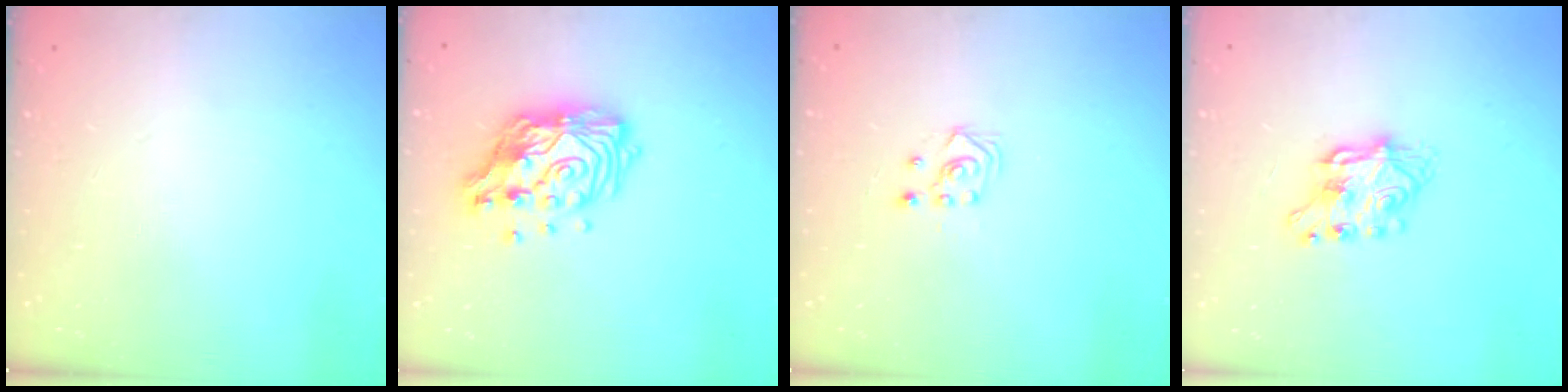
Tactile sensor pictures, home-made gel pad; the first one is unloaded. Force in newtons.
{"total": 15.3, "press": 15.2, "slide": 1.2}
{"total": 2.9, "press": 2.7, "slide": 1.0}
{"total": 7.1, "press": 7.1, "slide": 0.2}